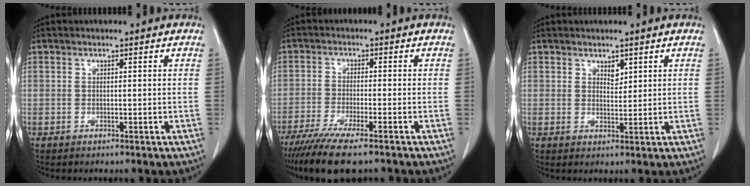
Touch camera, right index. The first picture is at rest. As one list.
[{"total": 9.5, "force": [-7.3, 0.8, 6.0], "torque": [-0.099, -0.023, -0.120]}, {"total": 1.7, "force": [1.2, 0.9, 0.9], "torque": [-0.014, -0.005, 0.023]}]